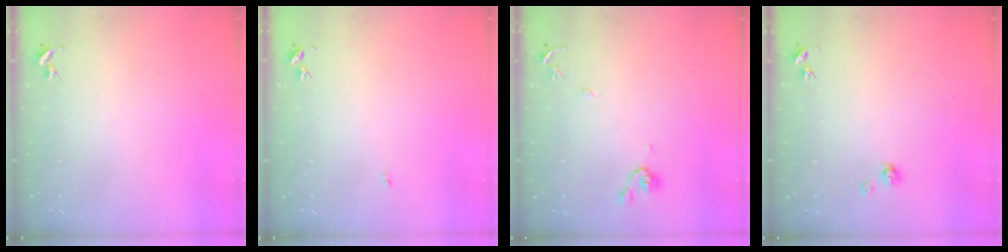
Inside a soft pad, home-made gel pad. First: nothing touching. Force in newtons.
{"total": 3.0, "press": 3.0, "slide": 0.4}
{"total": 8.6, "press": 8.6, "slide": 0.7}
{"total": 4.9, "press": 4.9, "slide": 0.5}